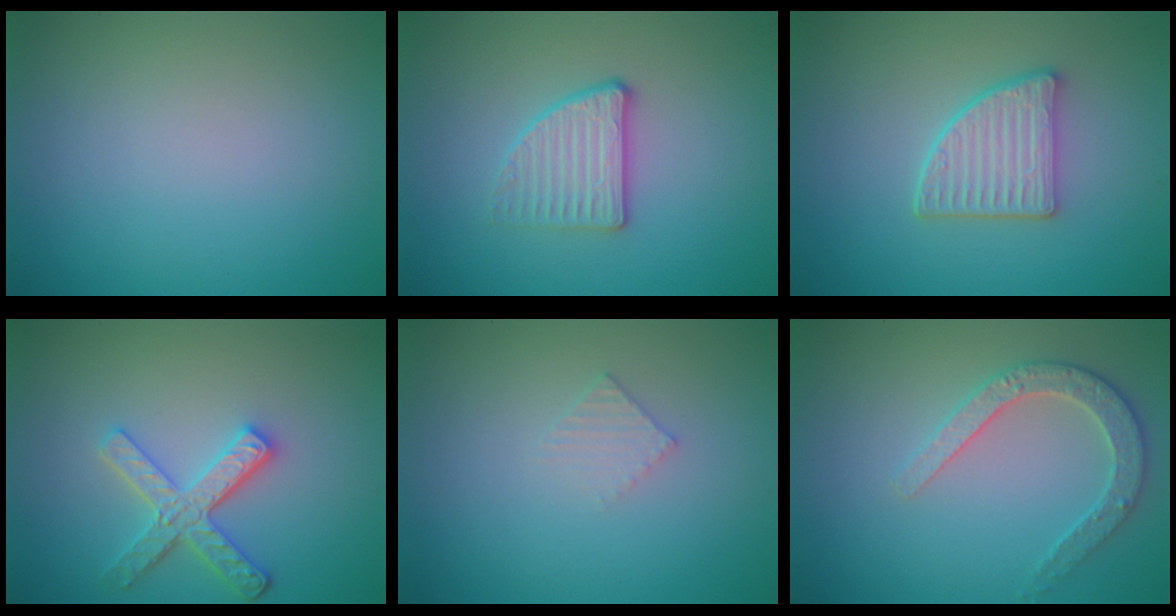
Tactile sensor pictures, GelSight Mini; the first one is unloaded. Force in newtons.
{"total": 2.7, "press": 2.4, "slide": 1.1}
{"total": 3.8, "press": 3.3, "slide": 1.9}
{"total": 3.7, "press": 3.2, "slide": 1.7}
{"total": 1.1, "press": 1.1, "slide": 0.0}
{"total": 3.0, "press": 3.0, "slide": 0.3}